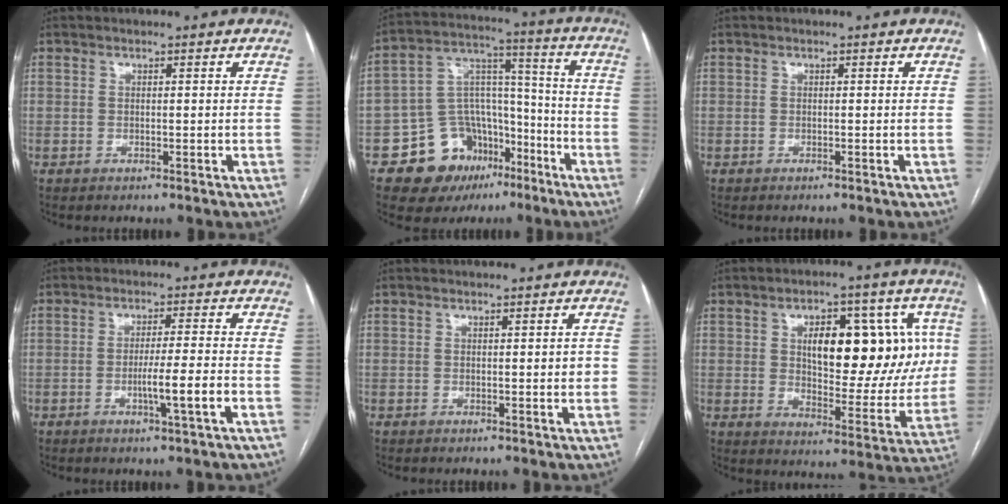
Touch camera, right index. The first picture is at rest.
{"total": 14.4, "force": [-7.9, 10.3, 6.1], "torque": [-0.094, 0.066, -0.116]}
{"total": 0.0}
{"total": 6.1, "force": [-2.1, -0.6, 5.7], "torque": [-0.093, -0.009, -0.035]}
{"total": 1.3, "force": [0.1, 0.4, 1.2], "torque": [-0.013, 0.001, 0.001]}
{"total": 17.2, "force": [4.0, 7.6, 14.9], "torque": [-0.192, 0.020, 0.066]}